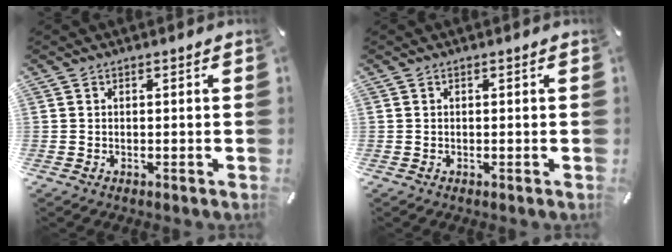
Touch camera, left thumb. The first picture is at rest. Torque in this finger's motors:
{"motor_torque": [0.02, 0.02, -0.10, 0.10, 0.00]}